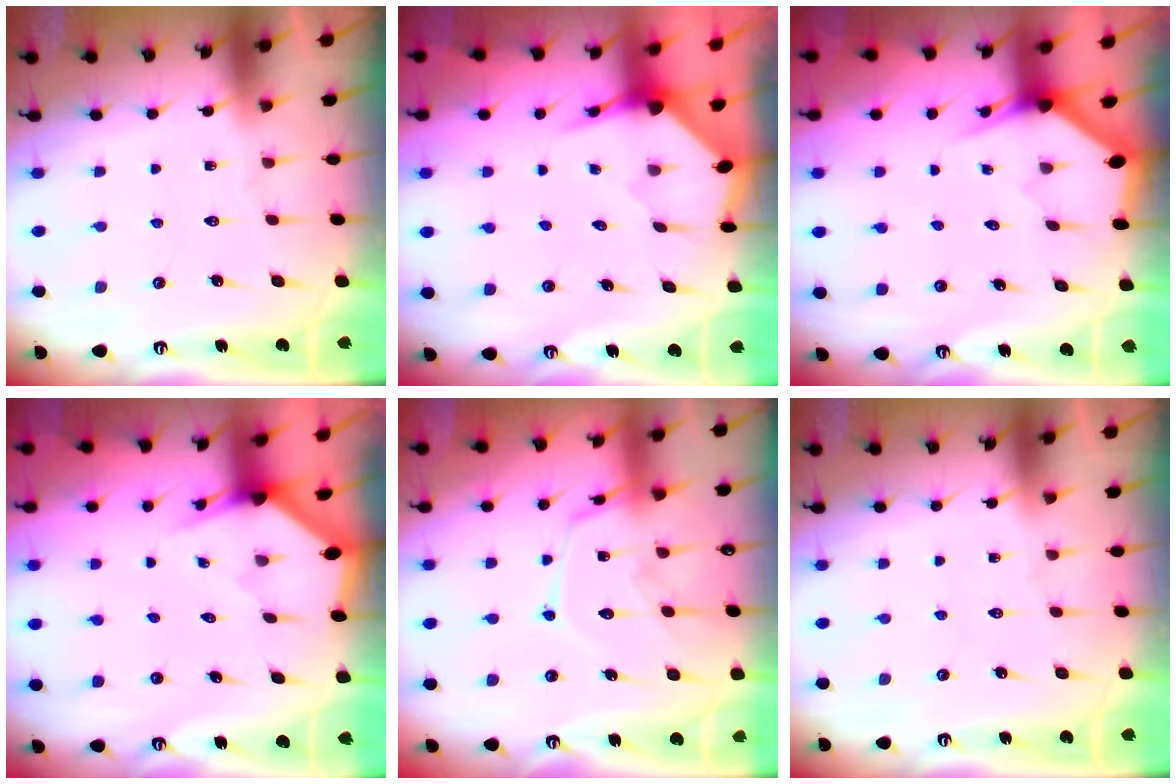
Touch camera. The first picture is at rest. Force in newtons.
{"total": 3.7, "press": 3.6, "slide": 0.4}
{"total": 3.0, "press": 3.0, "slide": 0.2}
{"total": 2.3, "press": 2.3, "slide": 0.1}
{"total": 12.6, "press": 12.6, "slide": 0.7}
{"total": 0.0}